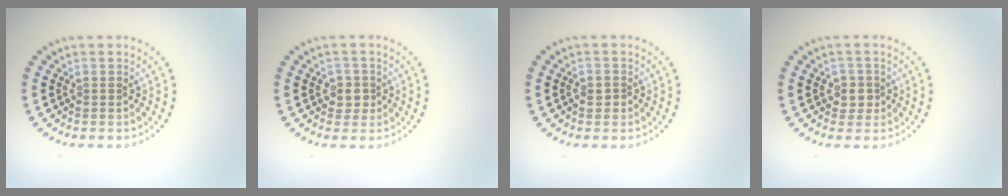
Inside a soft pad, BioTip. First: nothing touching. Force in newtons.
{"total": 1.6, "press": 1.4, "slide": 0.8}
{"total": 1.3, "press": 1.3, "slide": 0.4}
{"total": 1.6, "press": 1.4, "slide": 0.8}